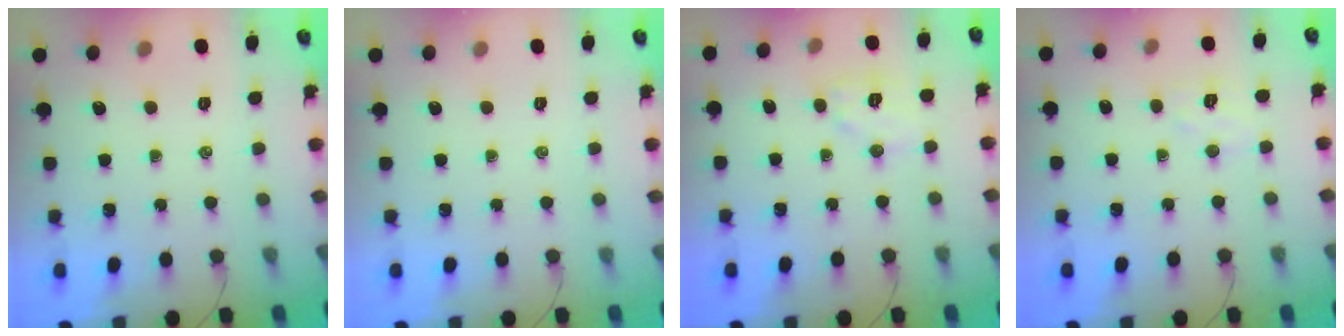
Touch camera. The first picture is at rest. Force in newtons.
{"total": 0.0}
{"total": 6.7, "press": 6.6, "slide": 0.9}
{"total": 5.4, "press": 5.3, "slide": 1.2}